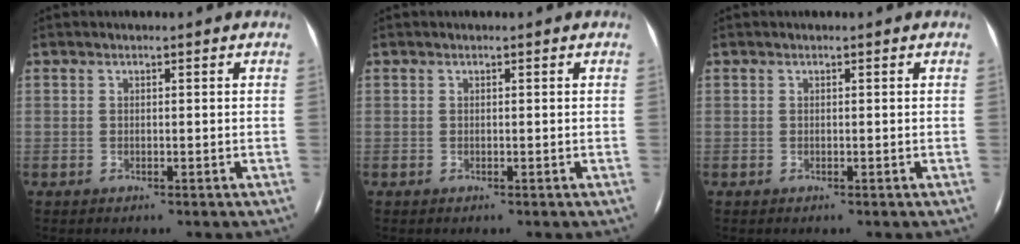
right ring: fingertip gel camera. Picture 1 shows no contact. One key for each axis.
{"total": 0.0}
{"total": 0.0}